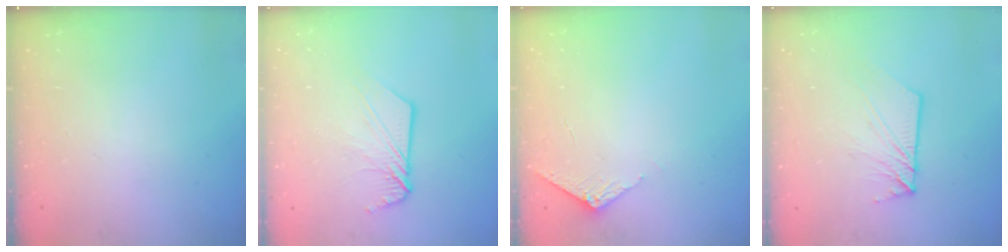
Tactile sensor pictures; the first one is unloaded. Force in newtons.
{"total": 8.3, "press": 8.3, "slide": 0.3}
{"total": 2.9, "press": 2.9, "slide": 0.3}
{"total": 5.5, "press": 5.5, "slide": 0.1}